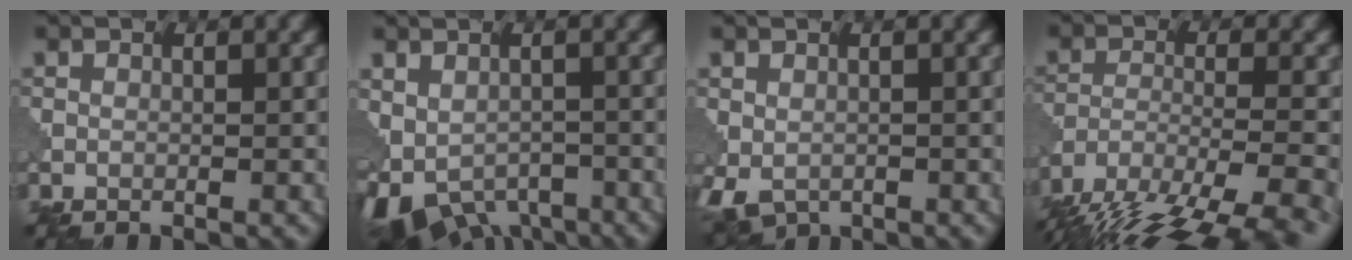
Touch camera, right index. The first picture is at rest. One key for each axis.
{"total": 7.4, "fx": -3.9, "fy": 4.4, "fz": 4.5, "tx": -0.074, "ty": -0.017, "tz": -0.042}
{"total": 3.8, "fx": -1.5, "fy": 2.5, "fz": 2.5, "tx": -0.054, "ty": -0.015, "tz": -0.021}
{"total": 14.4, "fx": -11.8, "fy": 4.5, "fz": 7.0, "tx": -0.135, "ty": -0.027, "tz": -0.161}